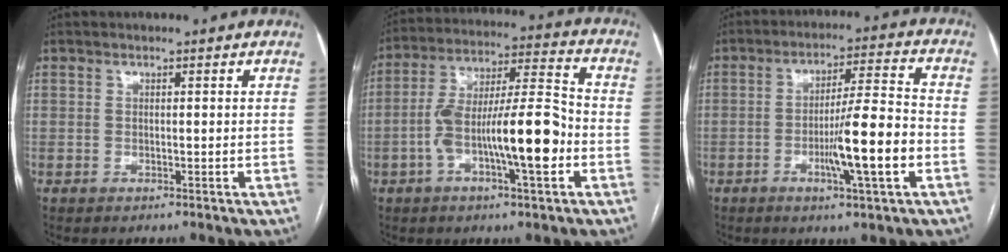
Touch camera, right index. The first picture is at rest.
{"total": 15.3, "force": [-4.2, 2.5, 14.5], "torque": [-0.255, 0.018, -0.070]}
{"total": 11.1, "force": [-3.4, 0.2, 10.6], "torque": [-0.172, -0.002, -0.055]}